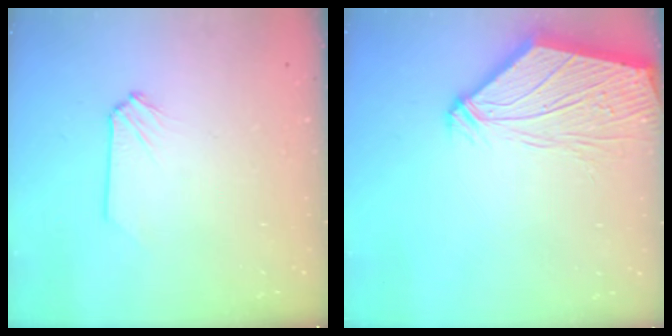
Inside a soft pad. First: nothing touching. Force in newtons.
{"total": 10.1, "press": 10.0, "slide": 1.8}